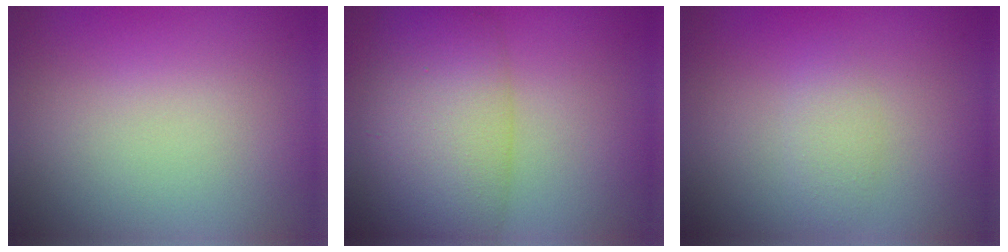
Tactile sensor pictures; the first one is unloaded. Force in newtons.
{"total": 8.6, "press": 8.6, "slide": 0.6}
{"total": 1.4, "press": 1.4, "slide": 0.0}